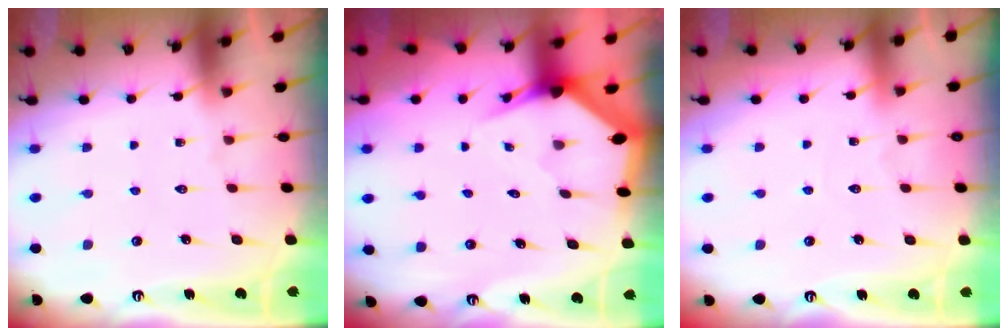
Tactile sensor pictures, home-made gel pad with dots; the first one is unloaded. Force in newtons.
{"total": 3.6, "press": 3.6, "slide": 0.3}
{"total": 2.7, "press": 2.7, "slide": 0.3}